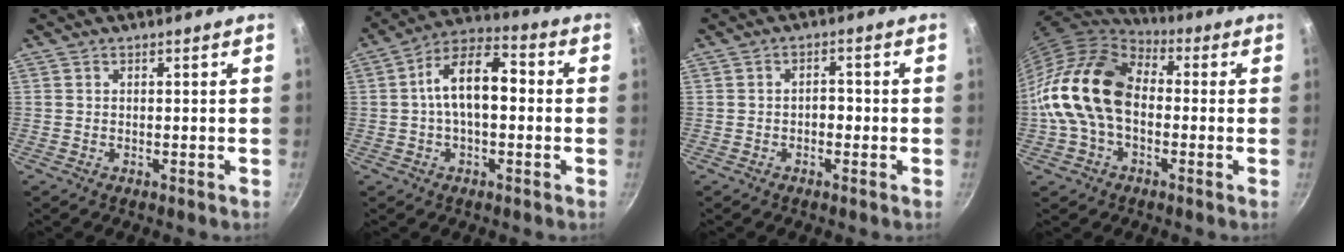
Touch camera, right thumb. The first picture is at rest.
{"total": 12.3, "force": [0.3, 6.6, 10.4], "torque": [-0.152, 0.043, -0.010]}
{"total": 2.3, "force": [-0.7, 1.5, 1.6], "torque": [-0.011, 0.013, -0.012]}
{"total": 16.9, "force": [-1.1, 11.5, 12.3], "torque": [-0.209, 0.041, -0.036]}